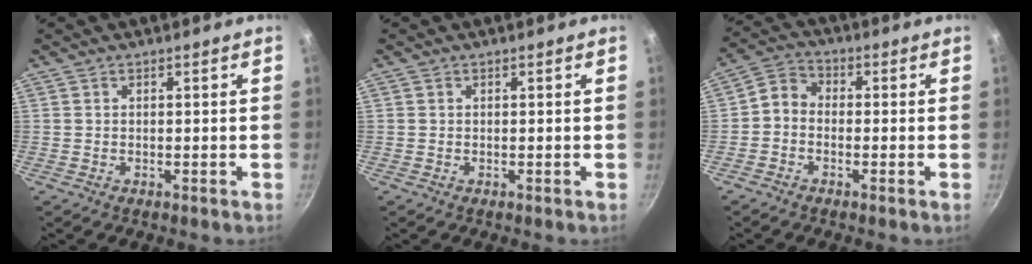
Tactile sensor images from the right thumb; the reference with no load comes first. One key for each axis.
{"total": 0.0}
{"total": 4.2, "fx": -1.4, "fy": 3.3, "fz": 2.3, "tx": -0.039, "ty": 0.026, "tz": -0.044}